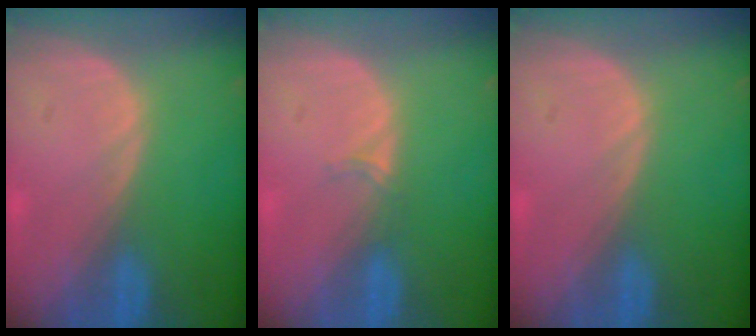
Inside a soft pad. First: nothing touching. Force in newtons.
{"total": 1.3, "press": 1.0, "slide": 0.9}
{"total": 0.0}